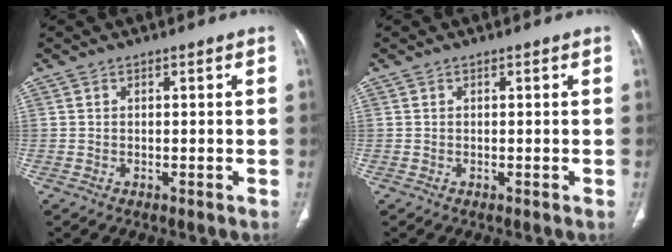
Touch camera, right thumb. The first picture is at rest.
{"total": 0.0}